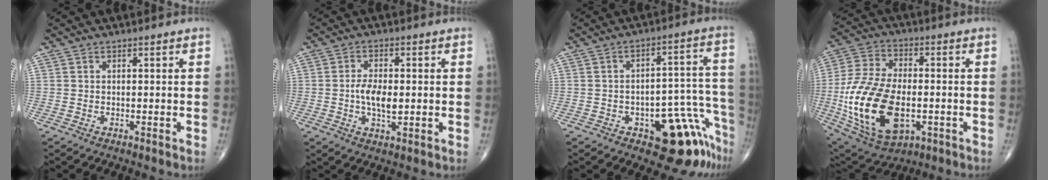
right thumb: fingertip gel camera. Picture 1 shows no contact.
{"total": 6.0, "force": [-0.3, 2.8, 5.4], "torque": [-0.097, -0.004, -0.009]}
{"total": 14.3, "force": [-8.8, 5.8, 9.8], "torque": [-0.056, 0.090, -0.112]}
{"total": 22.2, "force": [-4.1, 12.5, 17.9], "torque": [-0.350, 0.000, -0.059]}